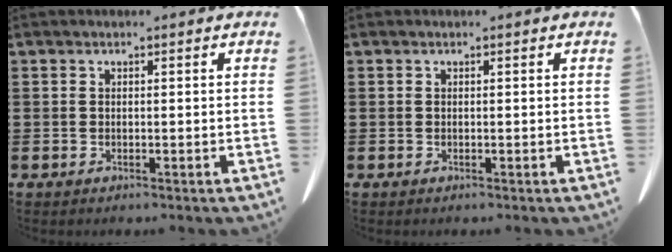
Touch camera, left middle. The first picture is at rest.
{"total": 0.0}